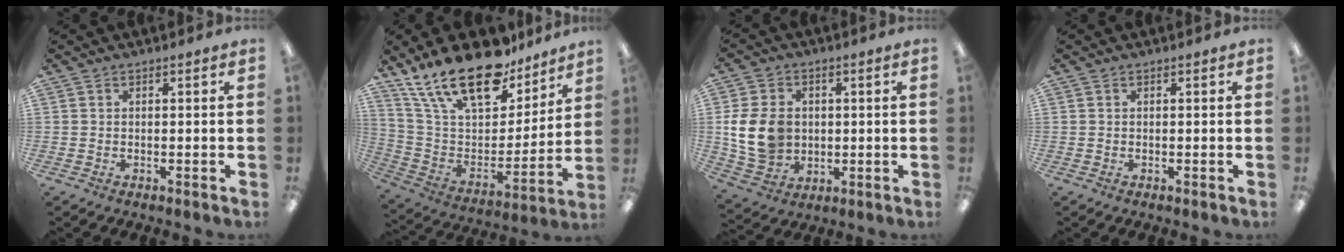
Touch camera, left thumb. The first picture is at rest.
{"total": 23.5, "force": [17.5, 9.6, 12.4], "torque": [-0.230, -0.109, 0.314]}
{"total": 12.0, "force": [0.7, 9.5, 7.3], "torque": [-0.162, 0.012, 0.016]}
{"total": 0.0}